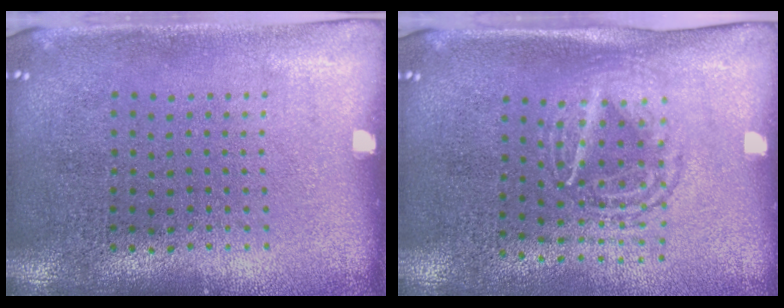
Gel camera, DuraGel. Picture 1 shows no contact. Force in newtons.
{"total": 1.6, "press": 1.3, "slide": 0.9}